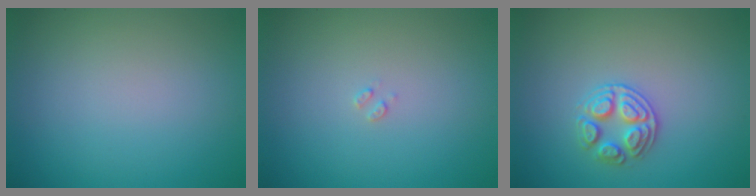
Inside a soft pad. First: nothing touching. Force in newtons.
{"total": 0.6, "press": 0.6, "slide": 0.2}
{"total": 2.8, "press": 2.7, "slide": 0.7}